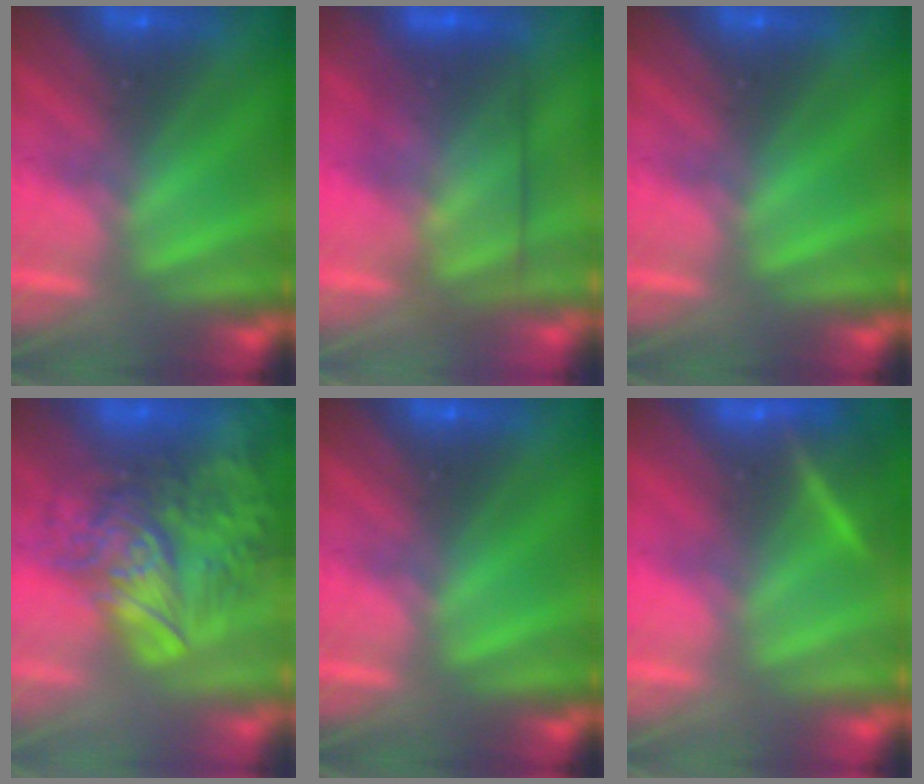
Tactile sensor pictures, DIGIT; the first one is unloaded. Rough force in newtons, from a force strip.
{"total": 3.9}
{"total": 0.0}
{"total": 9.2}
{"total": 0.0}
{"total": 2.8}